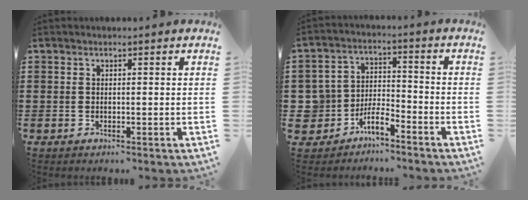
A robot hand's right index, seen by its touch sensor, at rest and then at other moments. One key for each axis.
{"total": 5.1, "fx": -4.0, "fy": 2.7, "fz": 1.8, "tx": -0.058, "ty": 0.007, "tz": -0.085}